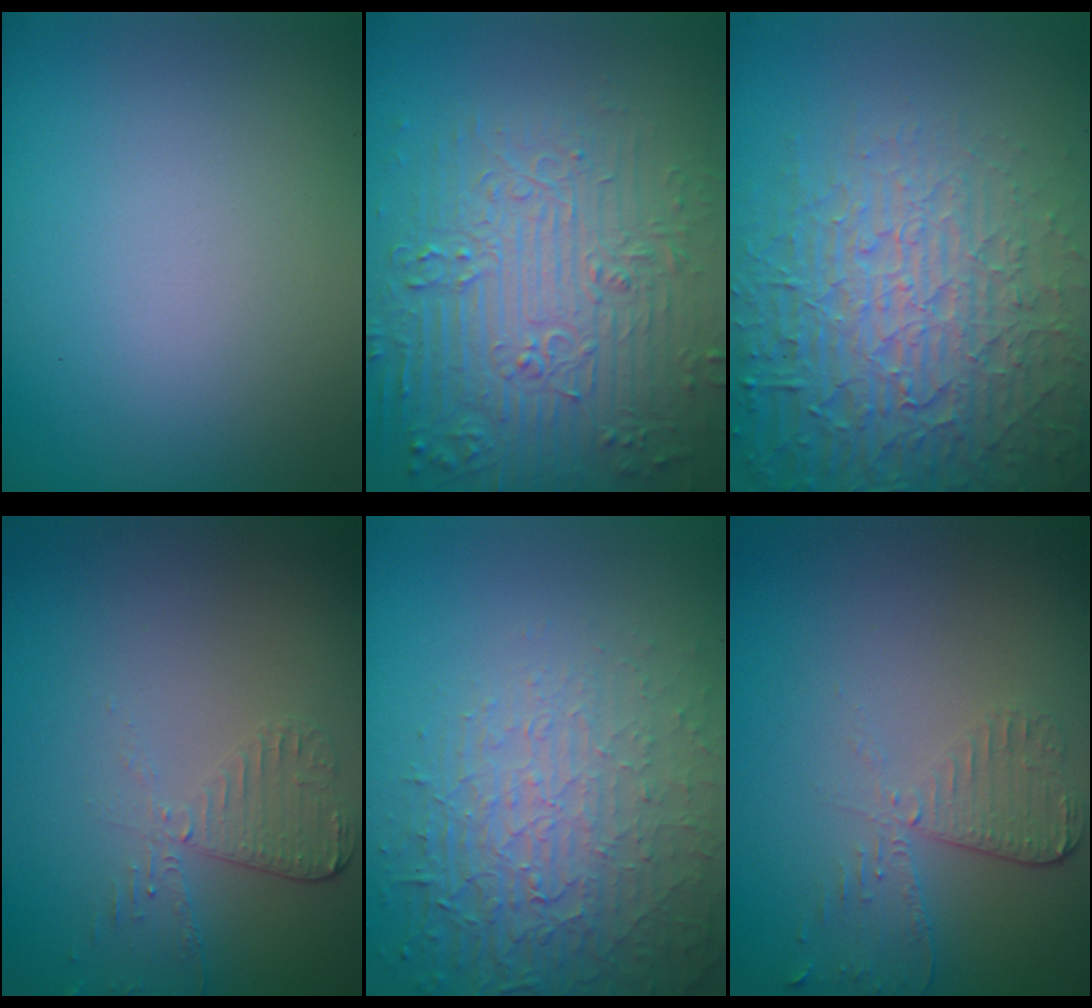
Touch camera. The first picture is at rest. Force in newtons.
{"total": 8.0, "press": 6.2, "slide": 5.0}
{"total": 7.3, "press": 7.1, "slide": 1.8}
{"total": 2.0, "press": 1.9, "slide": 0.6}
{"total": 4.2, "press": 4.0, "slide": 1.2}
{"total": 2.9, "press": 2.6, "slide": 1.4}